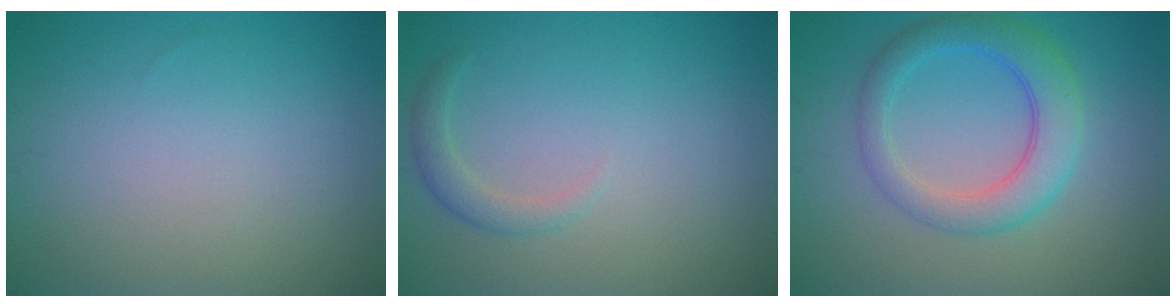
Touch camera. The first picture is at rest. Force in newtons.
{"total": 1.5, "press": 1.5, "slide": 0.1}
{"total": 4.8, "press": 4.8, "slide": 0.2}